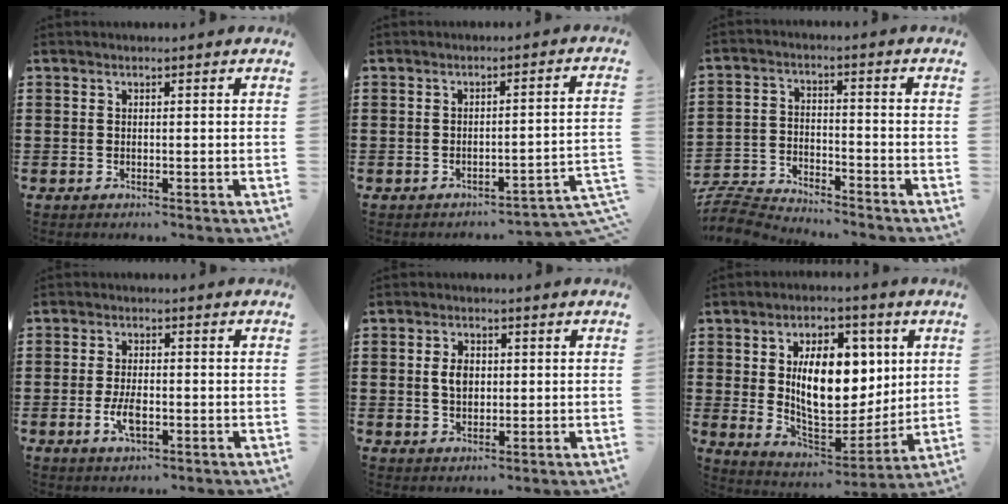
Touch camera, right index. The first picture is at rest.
{"total": 2.9, "force": [-2.6, -0.2, 1.3], "torque": [-0.026, -0.007, -0.057]}
{"total": 6.3, "force": [-6.2, 0.6, 0.7], "torque": [-0.035, 0.000, -0.131]}
{"total": 3.9, "force": [-1.2, 1.6, 3.4], "torque": [-0.075, -0.004, -0.024]}
{"total": 3.4, "force": [0.3, 2.2, 2.6], "torque": [-0.056, 0.011, 0.005]}
{"total": 13.6, "force": [3.1, 7.7, 10.7], "torque": [-0.168, 0.000, 0.050]}